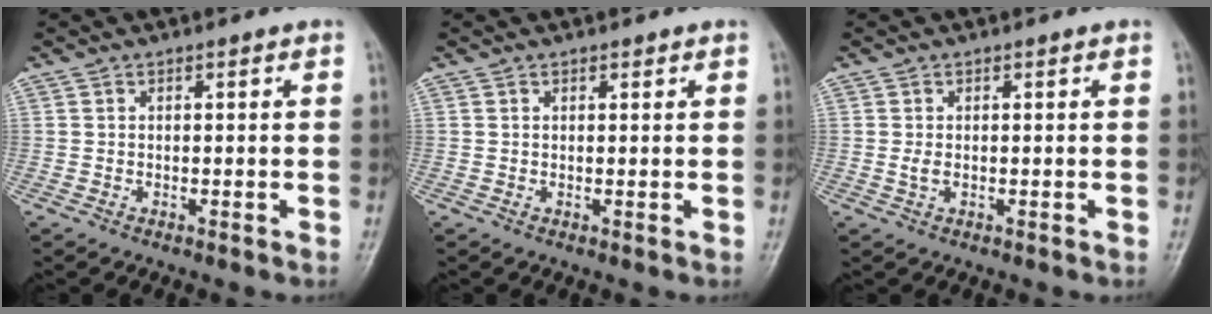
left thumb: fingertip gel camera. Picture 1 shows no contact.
{"total": 0.8, "force": [0.6, 0.4, 0.3], "torque": [0.000, -0.004, 0.007]}
{"total": 1.4, "force": [0.0, 0.8, 1.1], "torque": [-0.021, -0.003, 0.001]}